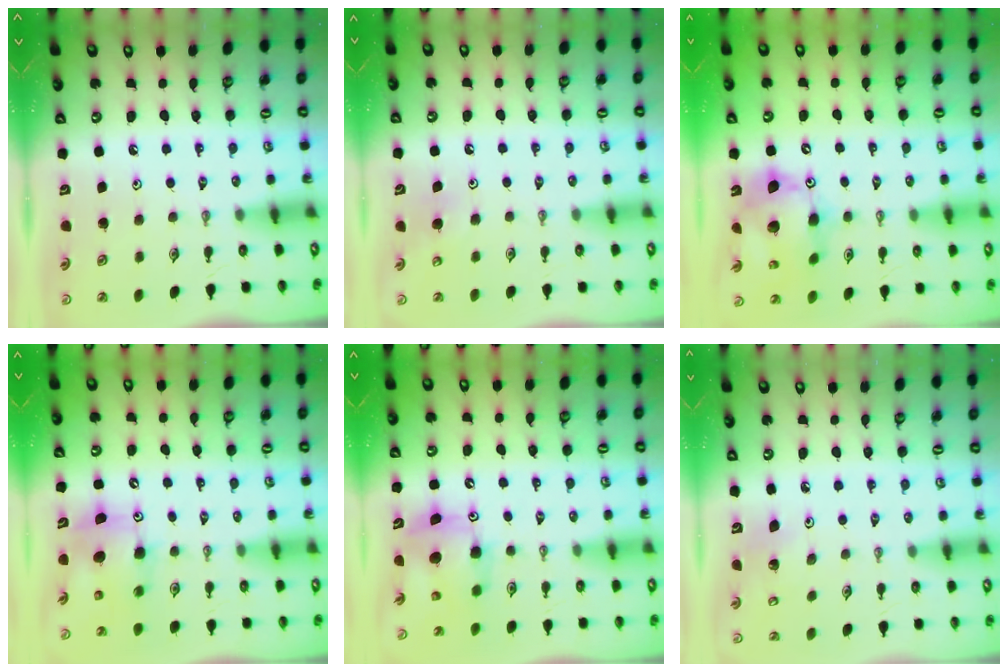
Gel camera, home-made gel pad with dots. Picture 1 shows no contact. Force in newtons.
{"total": 4.9, "press": 4.9, "slide": 0.5}
{"total": 14.5, "press": 14.5, "slide": 1.2}
{"total": 8.0, "press": 7.6, "slide": 2.2}
{"total": 7.5, "press": 7.5, "slide": 0.3}
{"total": 4.8, "press": 4.6, "slide": 1.4}